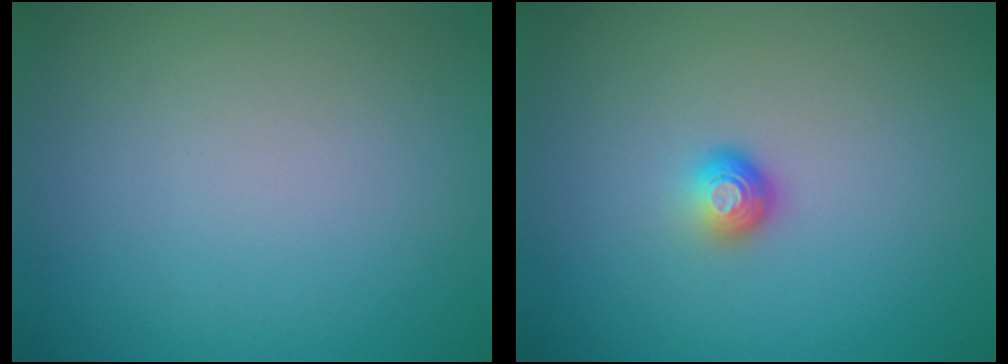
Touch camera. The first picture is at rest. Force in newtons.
{"total": 1.6, "press": 1.1, "slide": 1.2}